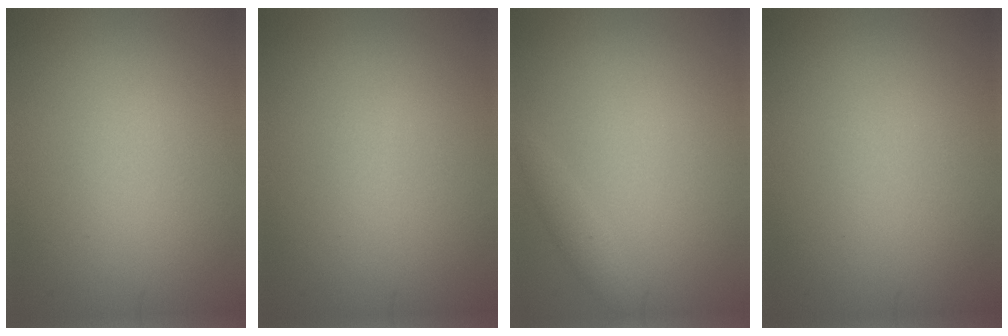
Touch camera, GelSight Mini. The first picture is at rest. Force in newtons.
{"total": 0.0}
{"total": 1.2, "press": 1.2, "slide": 0.1}
{"total": 0.0}